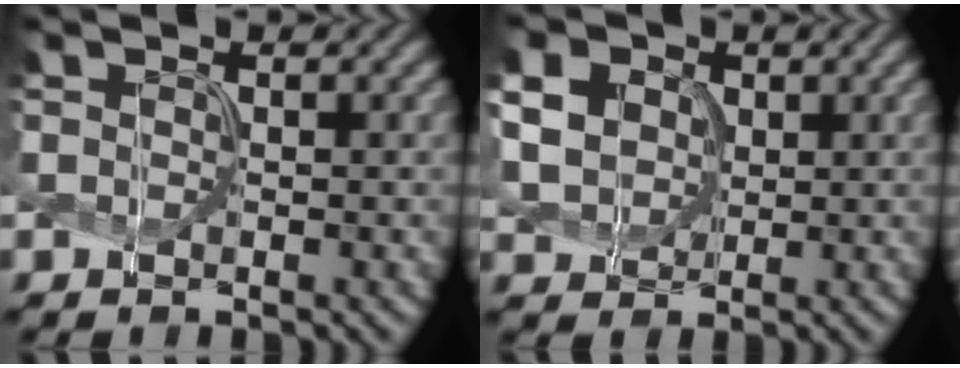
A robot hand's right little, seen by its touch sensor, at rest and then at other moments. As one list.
[{"total": 9.4, "force": [3.6, 7.4, 4.5], "torque": [-0.124, 0.029, 0.066]}]